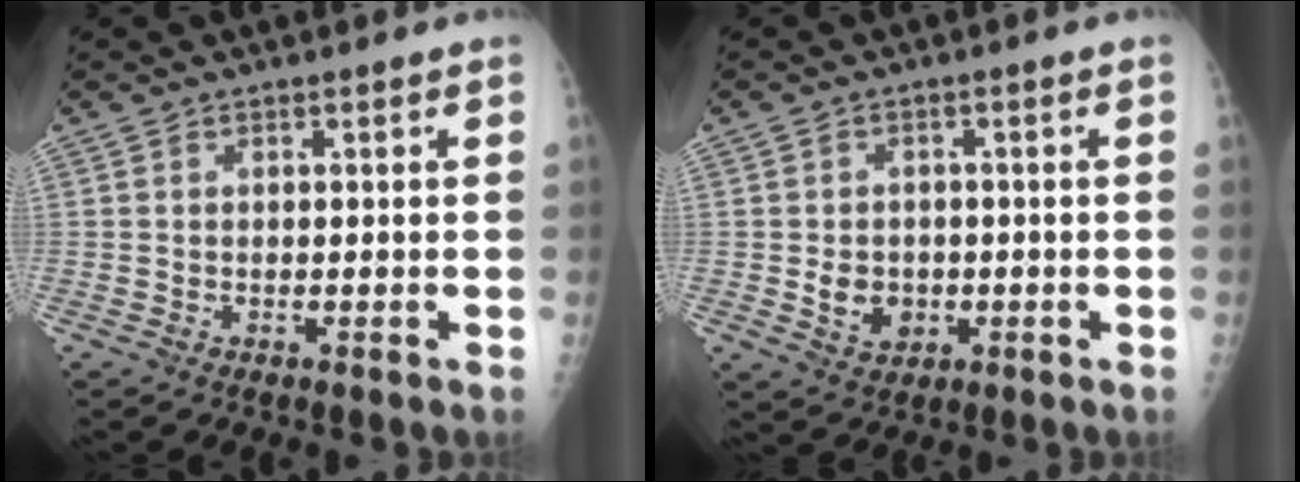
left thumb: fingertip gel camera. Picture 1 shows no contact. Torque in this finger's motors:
{"motor_torque": [-0.09, 0.09, 0.05, 0.02, 0.01]}